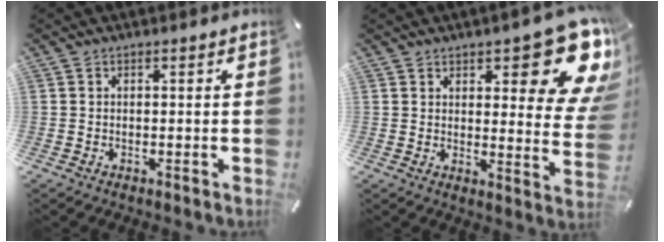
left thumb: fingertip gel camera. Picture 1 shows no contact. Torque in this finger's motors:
{"motor_torque": [2.51, 2.50, 1.31, -1.47, 0.31]}